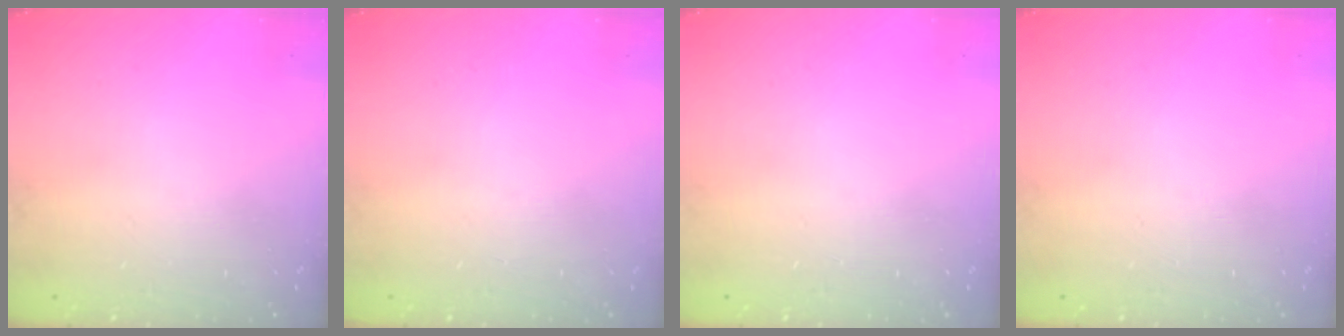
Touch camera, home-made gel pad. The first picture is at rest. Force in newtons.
{"total": 0.0}
{"total": 0.0}
{"total": 0.0}